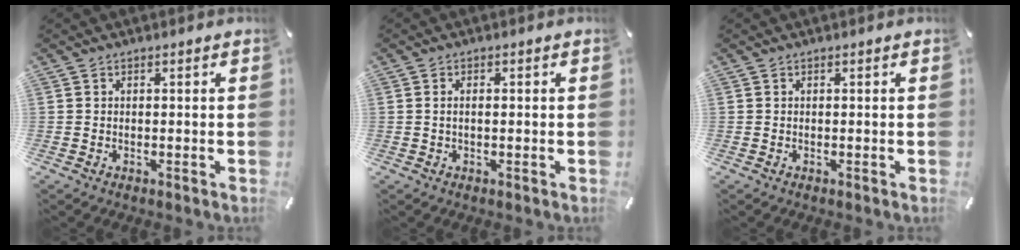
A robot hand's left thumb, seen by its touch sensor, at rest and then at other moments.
{"total": 1.6, "force": [0.0, 0.7, 1.4], "torque": [-0.028, 0.002, -0.002]}
{"total": 0.0}